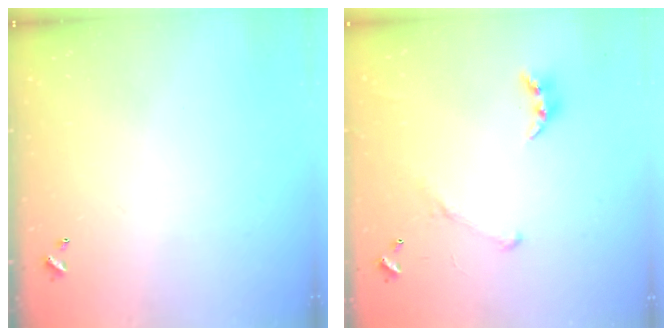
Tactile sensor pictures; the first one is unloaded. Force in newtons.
{"total": 2.3, "press": 2.3, "slide": 0.5}